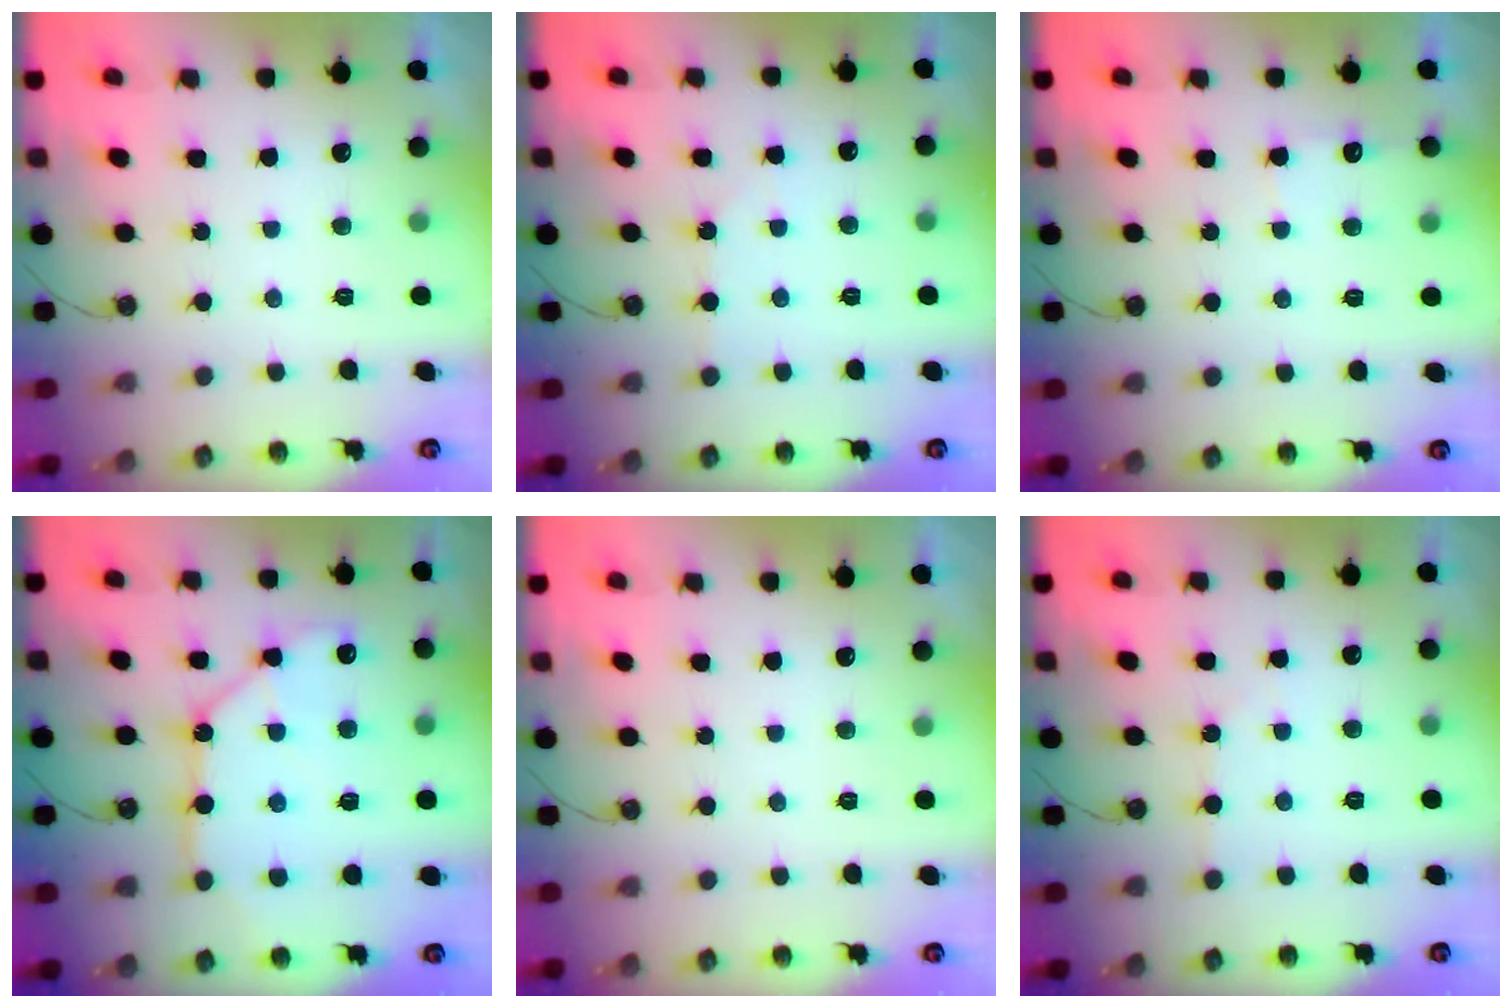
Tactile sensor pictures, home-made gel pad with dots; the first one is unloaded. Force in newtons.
{"total": 2.8, "press": 2.7, "slide": 0.5}
{"total": 6.1, "press": 6.0, "slide": 0.7}
{"total": 11.5, "press": 11.4, "slide": 1.6}
{"total": 0.0}
{"total": 3.1, "press": 3.1, "slide": 0.6}